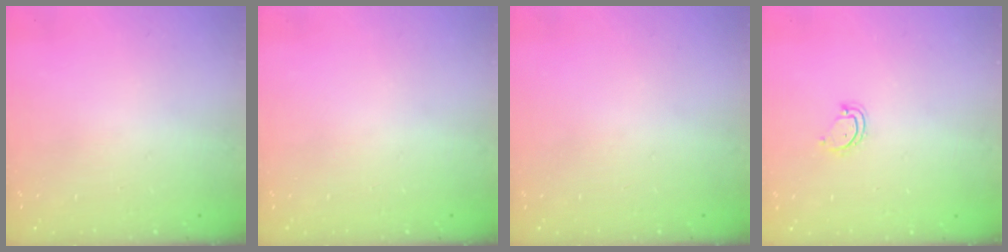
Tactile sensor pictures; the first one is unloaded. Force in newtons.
{"total": 0.0}
{"total": 0.0}
{"total": 3.9, "press": 3.9, "slide": 0.2}